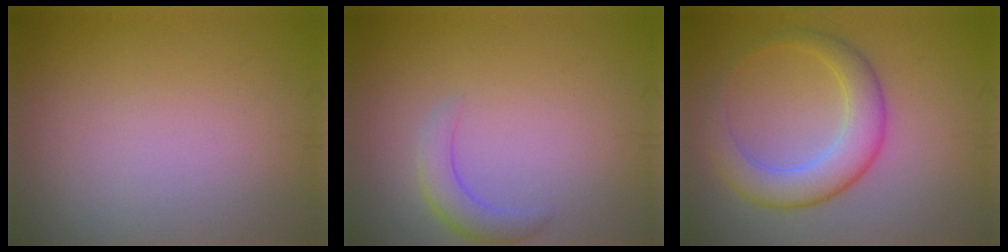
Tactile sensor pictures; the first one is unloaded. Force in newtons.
{"total": 2.2, "press": 2.1, "slide": 0.2}
{"total": 4.8, "press": 4.8, "slide": 0.1}